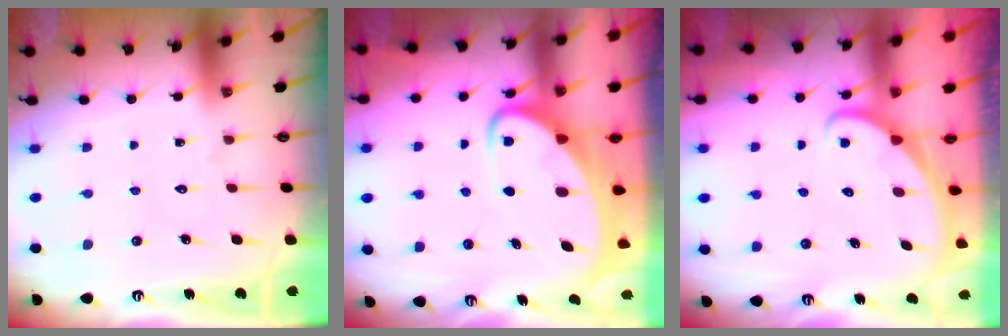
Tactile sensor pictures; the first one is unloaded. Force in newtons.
{"total": 5.3, "press": 5.2, "slide": 0.8}
{"total": 2.0, "press": 2.0, "slide": 0.1}